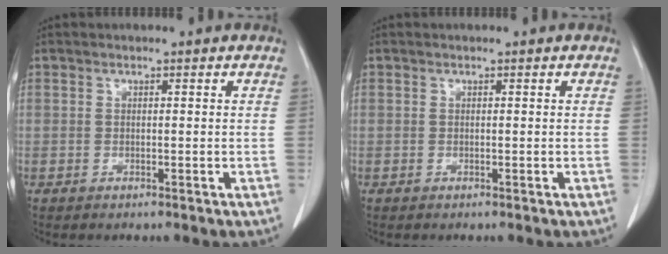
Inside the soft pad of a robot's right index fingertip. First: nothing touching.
{"total": 0.0}